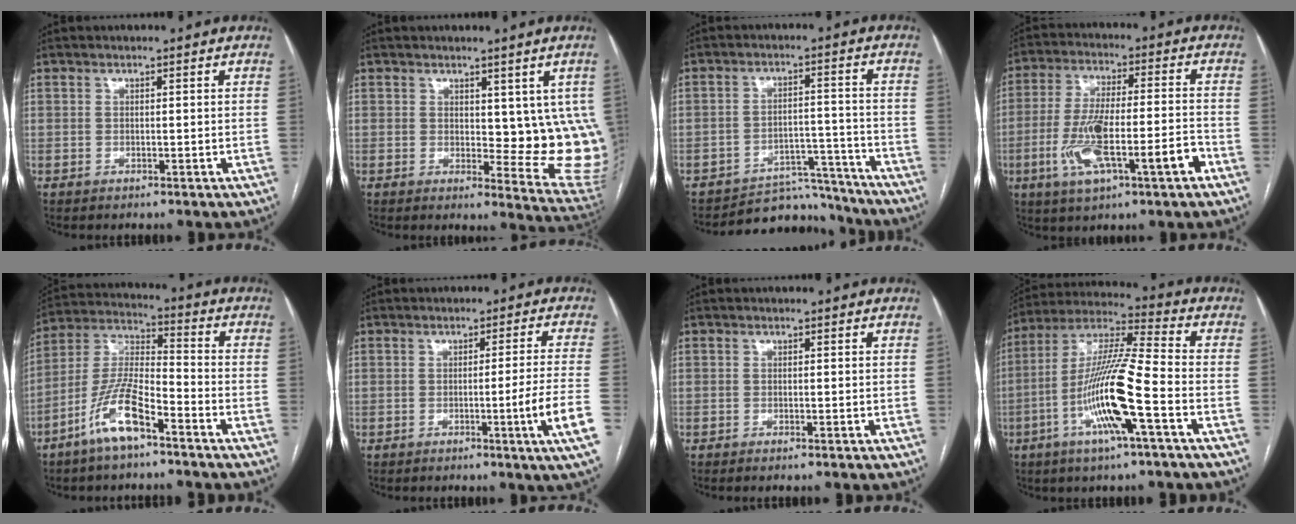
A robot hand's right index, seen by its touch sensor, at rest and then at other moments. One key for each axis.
{"total": 9.8, "fx": 2.2, "fy": 4.1, "fz": 8.7, "tx": -0.089, "ty": -0.017, "tz": 0.034}
{"total": 9.6, "fx": -9.2, "fy": 2.5, "fz": -1.0, "tx": 0.032, "ty": 0.038, "tz": -0.134}
{"total": 13.5, "fx": -5.0, "fy": 2.7, "fz": 12.2, "tx": -0.234, "ty": 0.007, "tz": -0.081}
{"total": 11.0, "fx": -6.6, "fy": 2.4, "fz": 8.4, "tx": -0.182, "ty": -0.002, "tz": -0.130}
{"total": 7.2, "fx": -2.5, "fy": -2.0, "fz": 6.5, "tx": -0.081, "ty": -0.017, "tz": -0.039}
{"total": 0.6, "fx": -0.4, "fy": -0.1, "fz": 0.4, "tx": -0.011, "ty": -0.002, "tz": -0.007}
{"total": 15.5, "fx": -5.2, "fy": 0.4, "fz": 14.6, "tx": -0.292, "ty": -0.001, "tz": -0.102}